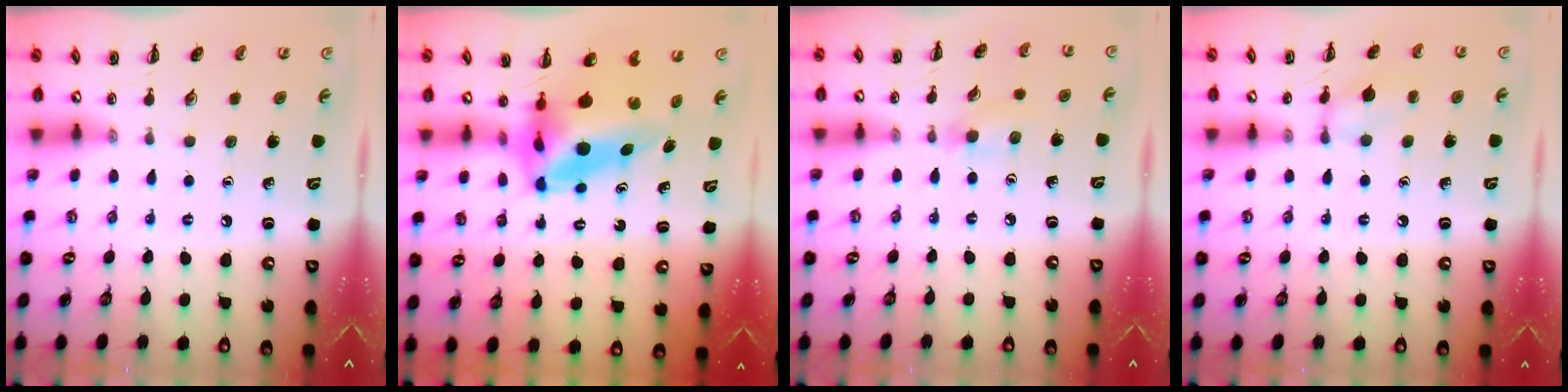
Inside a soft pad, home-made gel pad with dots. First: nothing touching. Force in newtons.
{"total": 7.5, "press": 7.3, "slide": 1.7}
{"total": 5.7, "press": 5.3, "slide": 2.0}
{"total": 8.4, "press": 8.3, "slide": 1.6}